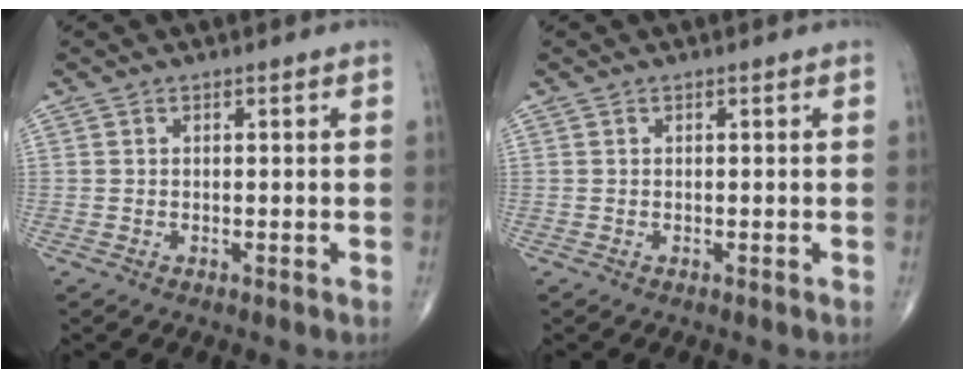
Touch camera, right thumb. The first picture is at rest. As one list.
[{"total": 0.0}]